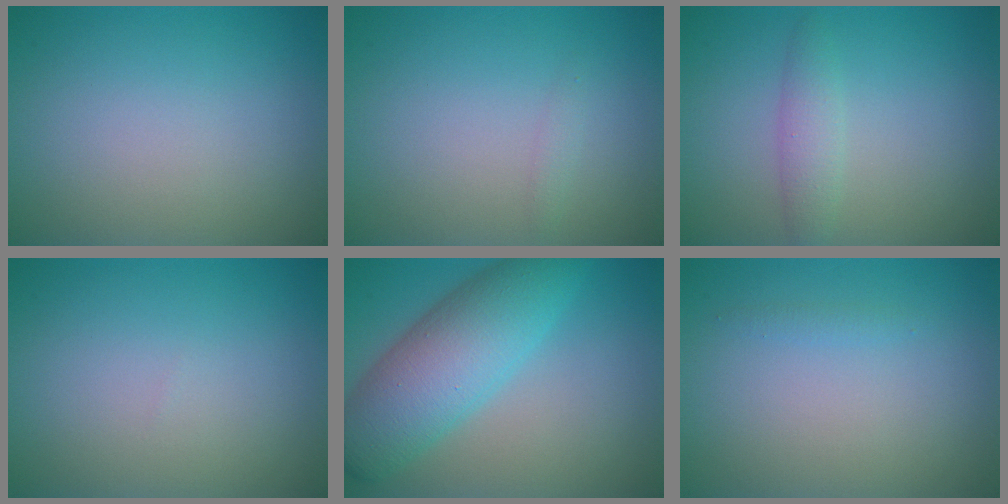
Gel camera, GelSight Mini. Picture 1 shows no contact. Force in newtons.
{"total": 0.6, "press": 0.6, "slide": 0.0}
{"total": 1.9, "press": 1.9, "slide": 0.0}
{"total": 0.0}
{"total": 7.9, "press": 7.9, "slide": 0.2}
{"total": 0.5, "press": 0.5, "slide": 0.0}